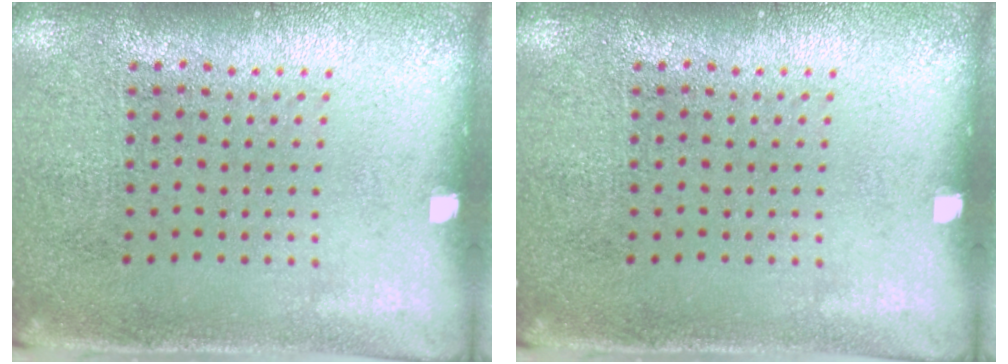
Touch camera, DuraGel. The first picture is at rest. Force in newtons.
{"total": 0.0}